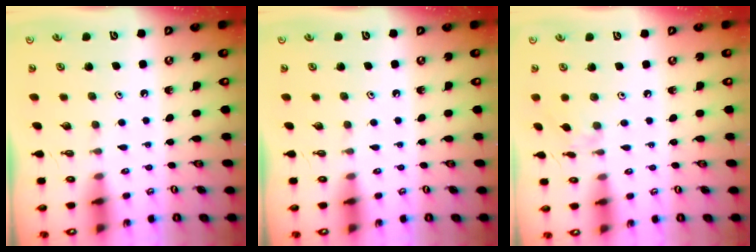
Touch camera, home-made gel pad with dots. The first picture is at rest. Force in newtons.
{"total": 0.0}
{"total": 1.2, "press": 1.1, "slide": 0.4}